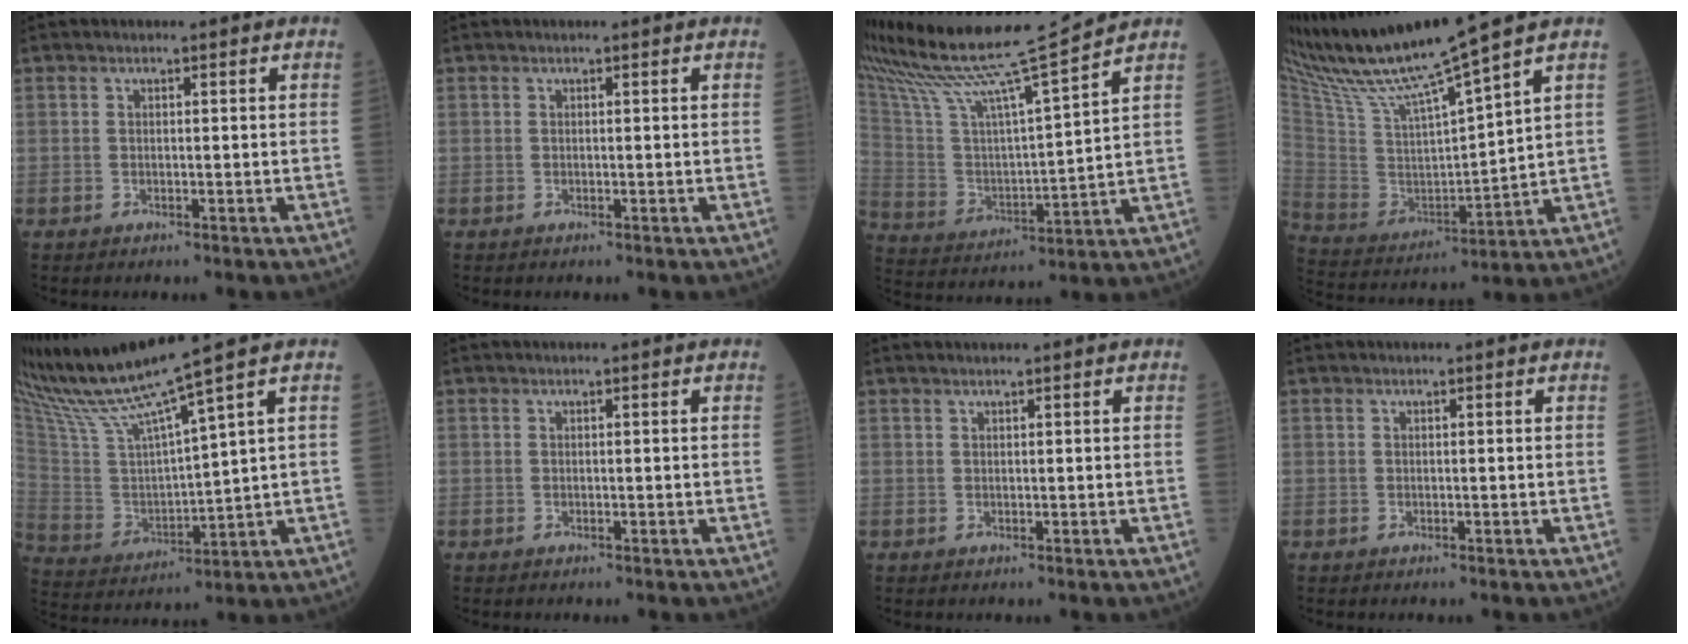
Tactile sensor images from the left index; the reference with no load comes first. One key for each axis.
{"total": 0.0}
{"total": 16.9, "fx": 15.0, "fy": -2.2, "fz": 7.4, "tx": -0.153, "ty": -0.022, "tz": 0.269}
{"total": 17.5, "fx": 14.8, "fy": -2.3, "fz": 9.1, "tx": -0.178, "ty": -0.024, "tz": 0.282}
{"total": 13.0, "fx": 10.7, "fy": -2.7, "fz": 6.9, "tx": -0.146, "ty": -0.006, "tz": 0.218}
{"total": 0.0}
{"total": 1.1, "fx": 0.9, "fy": -0.1, "fz": 0.5, "tx": -0.010, "ty": 0.010, "tz": 0.020}
{"total": 0.0}